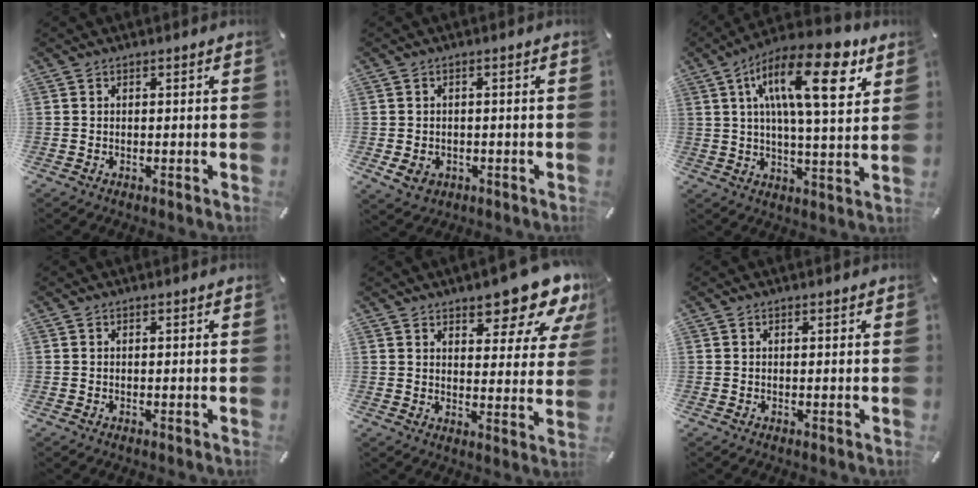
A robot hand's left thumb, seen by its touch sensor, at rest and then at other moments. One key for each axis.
{"total": 3.3, "fx": -1.2, "fy": 2.8, "fz": 1.4, "tx": -0.028, "ty": -0.002, "tz": -0.027}
{"total": 18.8, "fx": 8.2, "fy": 6.4, "fz": 15.7, "tx": -0.251, "ty": -0.017, "tz": 0.125}
{"total": 0.0}
{"total": 12.7, "fx": 10.3, "fy": 4.5, "fz": 6.0, "tx": -0.062, "ty": -0.079, "tz": 0.175}
{"total": 0.0}